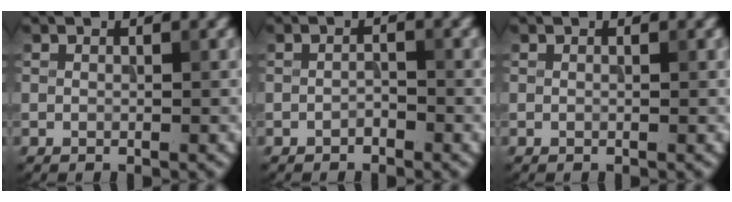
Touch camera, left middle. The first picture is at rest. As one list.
[{"total": 0.9, "force": [-0.7, 0.4, 0.5], "torque": [-0.008, 0.002, -0.013]}, {"total": 0.0}]